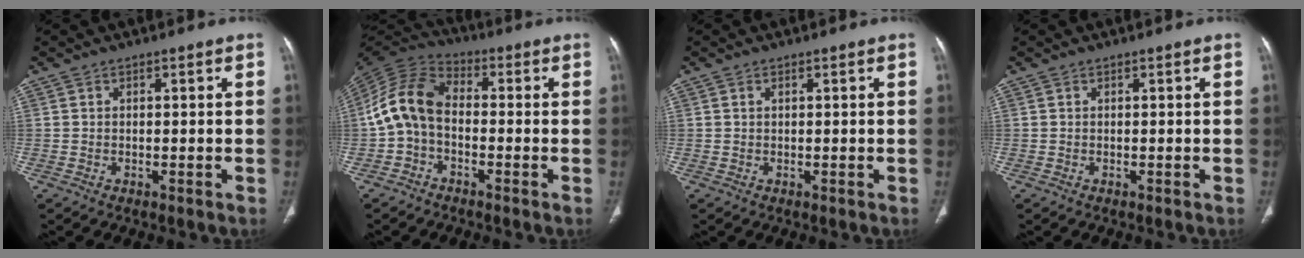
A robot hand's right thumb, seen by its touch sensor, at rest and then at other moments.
{"total": 10.3, "force": [-1.5, 7.0, 7.4], "torque": [-0.144, 0.032, -0.044]}
{"total": 0.5, "force": [0.2, 0.3, 0.3], "torque": [-0.010, 0.002, 0.004]}
{"total": 0.0}